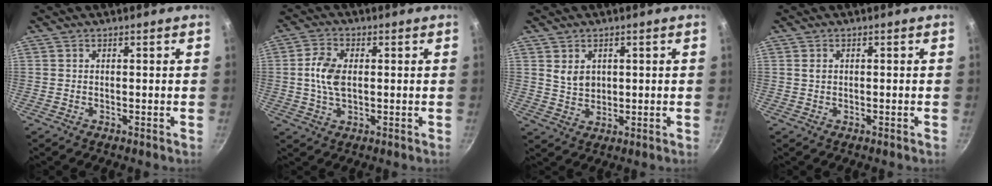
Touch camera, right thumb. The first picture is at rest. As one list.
[{"total": 6.8, "force": [0.5, 4.0, 5.4], "torque": [-0.101, 0.006, 0.006]}, {"total": 4.1, "force": [1.3, 3.0, 2.4], "torque": [-0.031, -0.010, 0.030]}, {"total": 0.7, "force": [0.0, 0.4, 0.6], "torque": [-0.014, 0.002, 0.000]}]